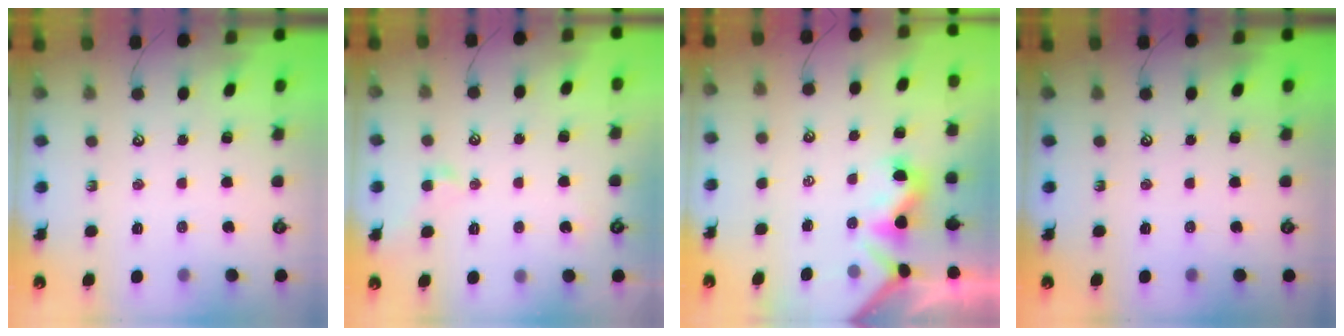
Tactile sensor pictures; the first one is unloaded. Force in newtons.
{"total": 0.6, "press": 0.5, "slide": 0.3}
{"total": 1.2, "press": 1.0, "slide": 0.7}
{"total": 0.0}